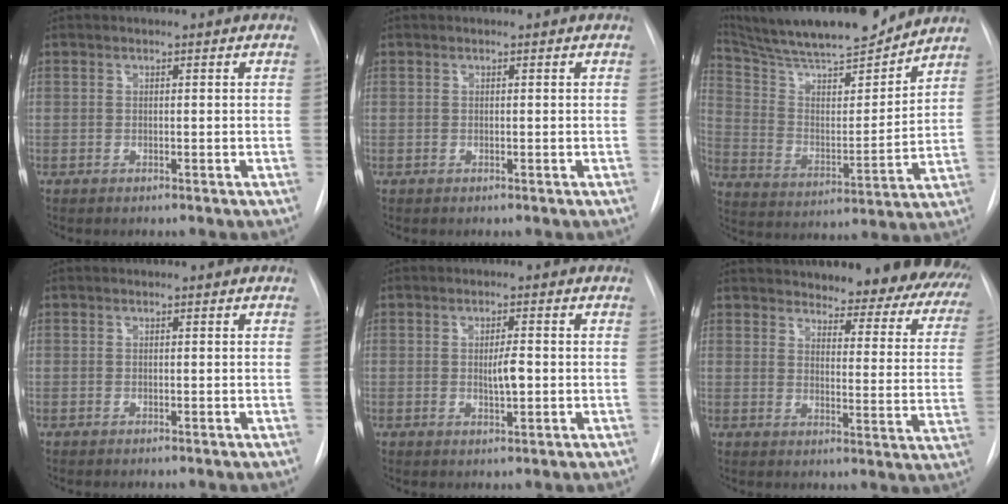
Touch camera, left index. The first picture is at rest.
{"total": 0.0}
{"total": 20.0, "force": [18.2, 1.9, 8.2], "torque": [-0.147, -0.008, 0.292]}
{"total": 0.0}
{"total": 2.8, "force": [-0.5, 0.5, 2.7], "torque": [-0.047, -0.008, -0.008]}
{"total": 27.1, "force": [24.5, 7.1, 8.9], "torque": [-0.122, -0.085, 0.277]}